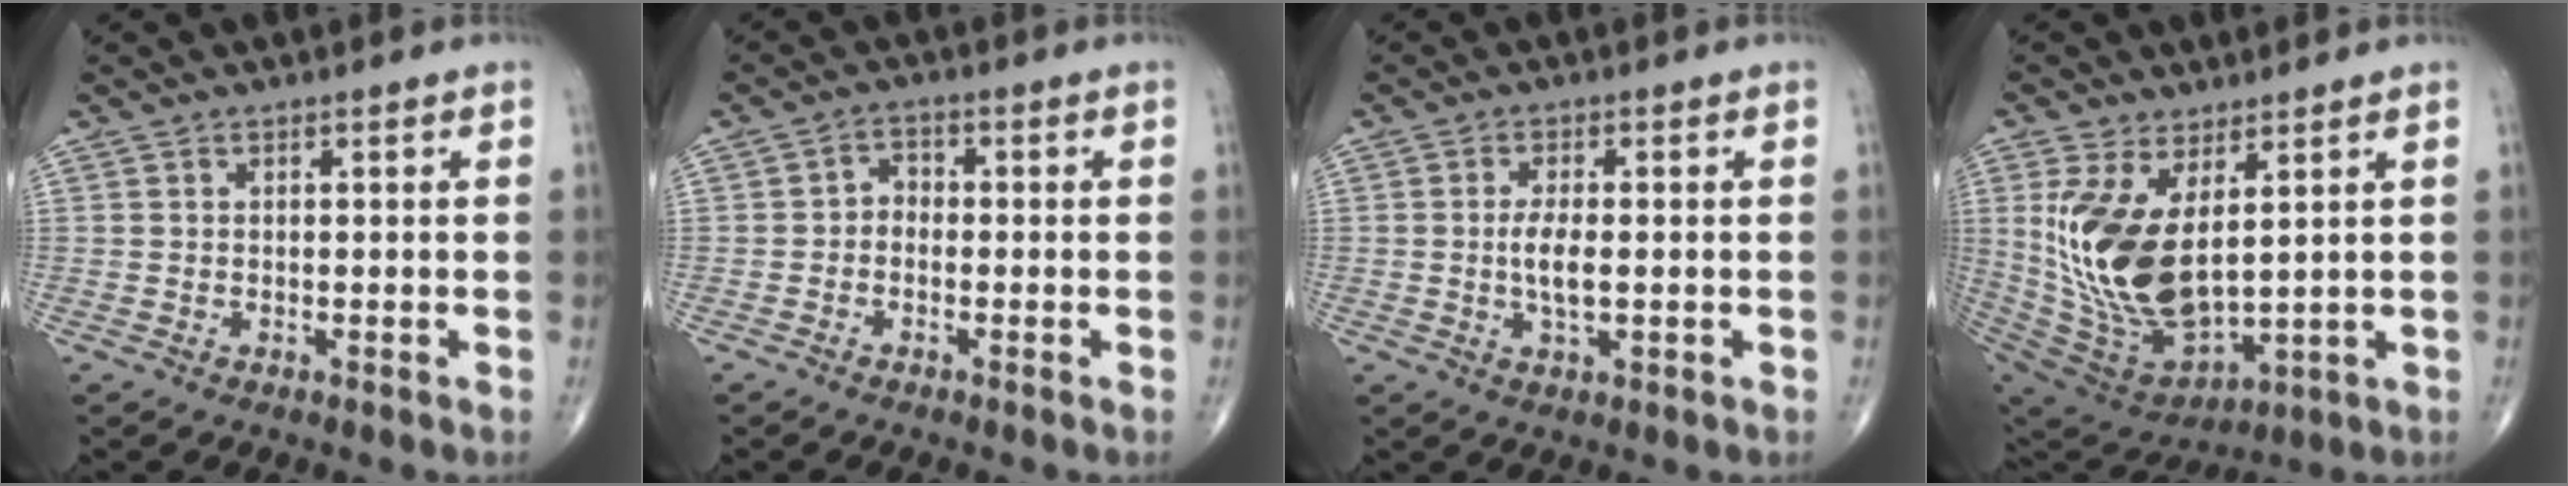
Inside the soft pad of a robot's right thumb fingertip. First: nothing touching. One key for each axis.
{"total": 2.4, "fx": -0.8, "fy": 1.9, "fz": 1.4, "tx": -0.006, "ty": 0.015, "tz": -0.026}
{"total": 4.6, "fx": -0.3, "fy": 1.7, "fz": 4.3, "tx": -0.085, "ty": -0.006, "tz": -0.007}
{"total": 18.1, "fx": 3.9, "fy": 9.1, "fz": 15.2, "tx": -0.299, "ty": -0.033, "tz": 0.098}